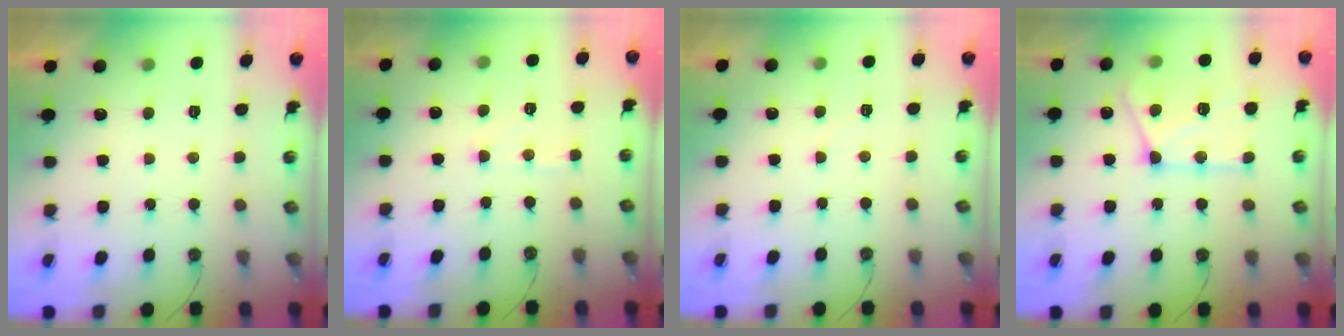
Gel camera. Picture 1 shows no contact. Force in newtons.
{"total": 5.2, "press": 5.1, "slide": 0.7}
{"total": 3.0, "press": 2.9, "slide": 0.4}
{"total": 17.3, "press": 17.2, "slide": 1.4}